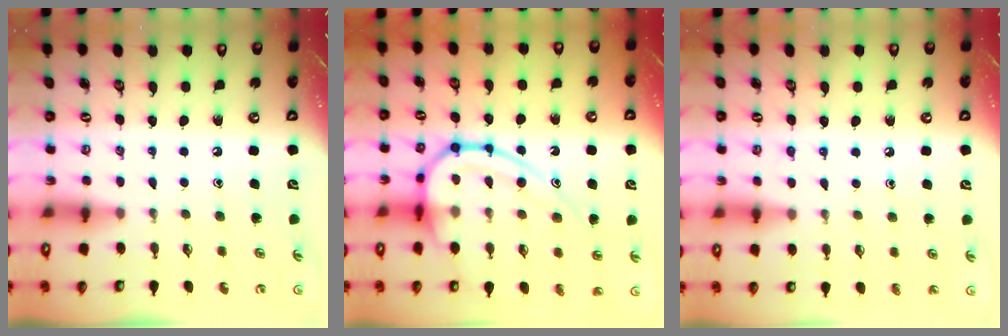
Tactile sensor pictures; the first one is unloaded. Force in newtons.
{"total": 16.1, "press": 16.0, "slide": 1.3}
{"total": 4.9, "press": 4.8, "slide": 0.5}